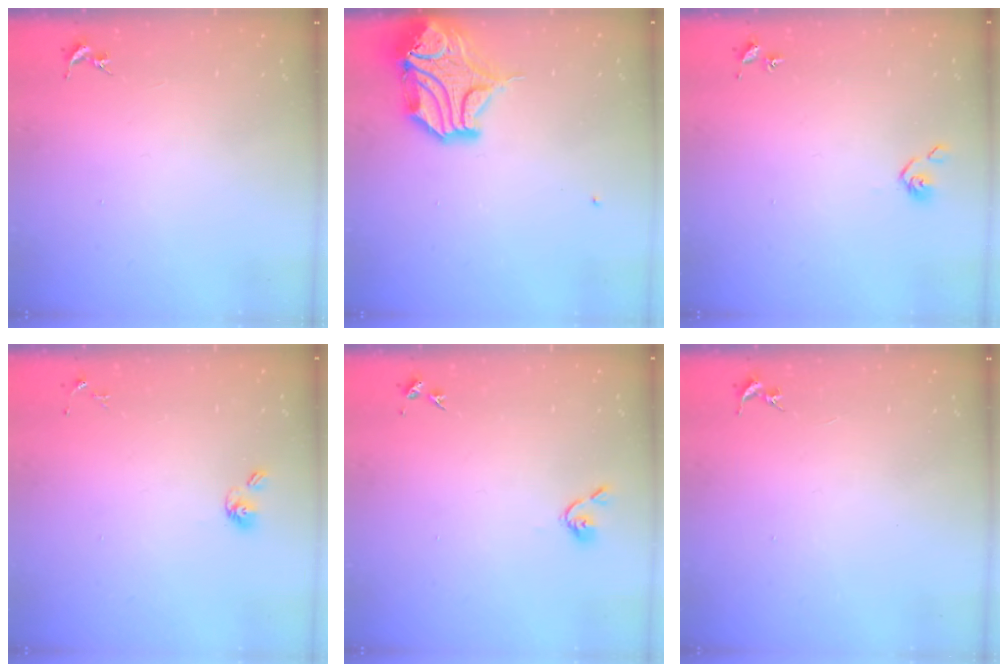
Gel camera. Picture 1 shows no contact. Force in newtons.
{"total": 16.0, "press": 15.9, "slide": 2.0}
{"total": 4.9, "press": 4.8, "slide": 0.7}
{"total": 5.5, "press": 4.8, "slide": 2.6}
{"total": 3.7, "press": 3.7, "slide": 0.7}
{"total": 0.0}